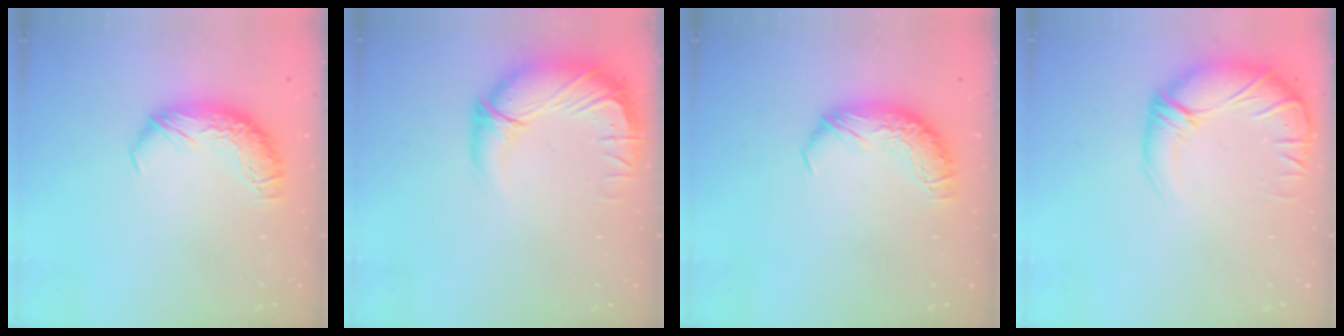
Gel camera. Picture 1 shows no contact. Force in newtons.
{"total": 3.5, "press": 1.2, "slide": 3.3}
{"total": 0.0}
{"total": 3.1, "press": 0.4, "slide": 3.1}